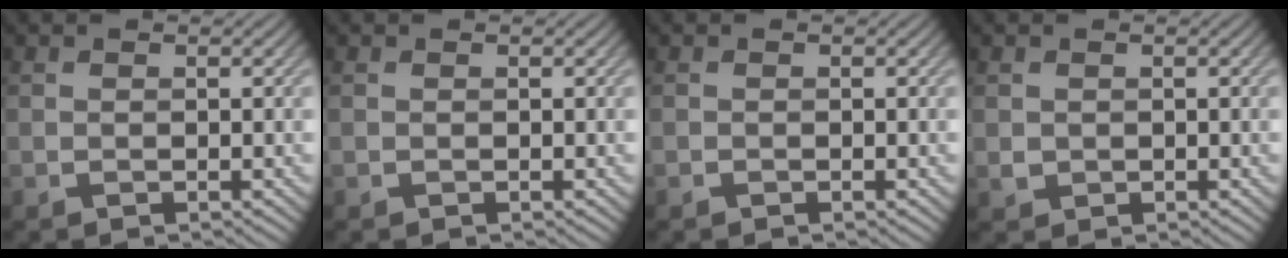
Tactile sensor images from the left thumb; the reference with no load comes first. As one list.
[{"total": 0.0}, {"total": 0.0}, {"total": 1.1, "force": [0.2, 1.0, 0.3], "torque": [-0.007, -0.003, 0.003]}]